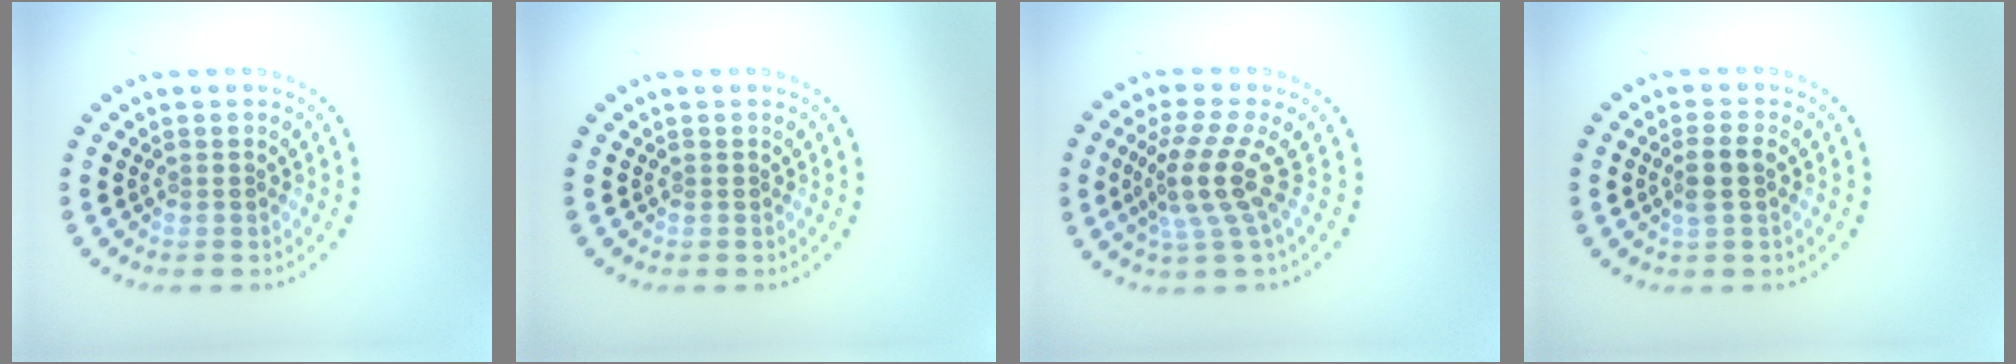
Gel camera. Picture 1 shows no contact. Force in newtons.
{"total": 0.0}
{"total": 4.1, "press": 2.8, "slide": 3.0}
{"total": 2.0, "press": 1.8, "slide": 0.9}